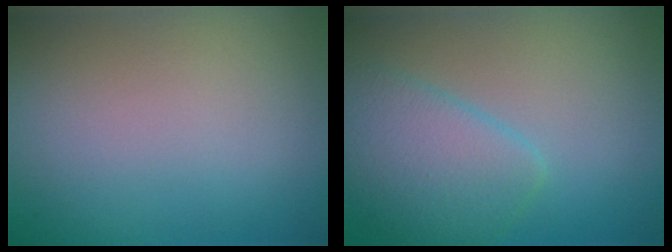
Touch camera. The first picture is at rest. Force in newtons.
{"total": 4.2, "press": 4.2, "slide": 0.2}